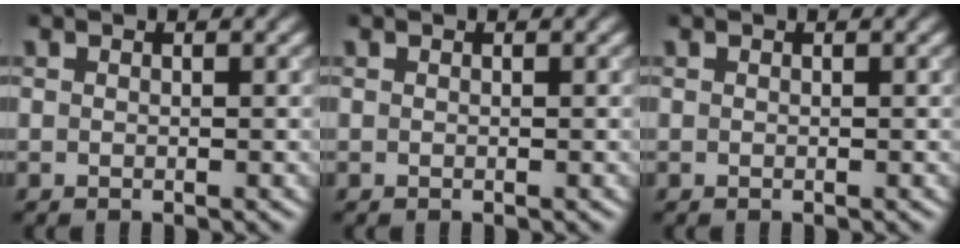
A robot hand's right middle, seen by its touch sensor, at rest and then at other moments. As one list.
[{"total": 0.0}, {"total": 0.0}]